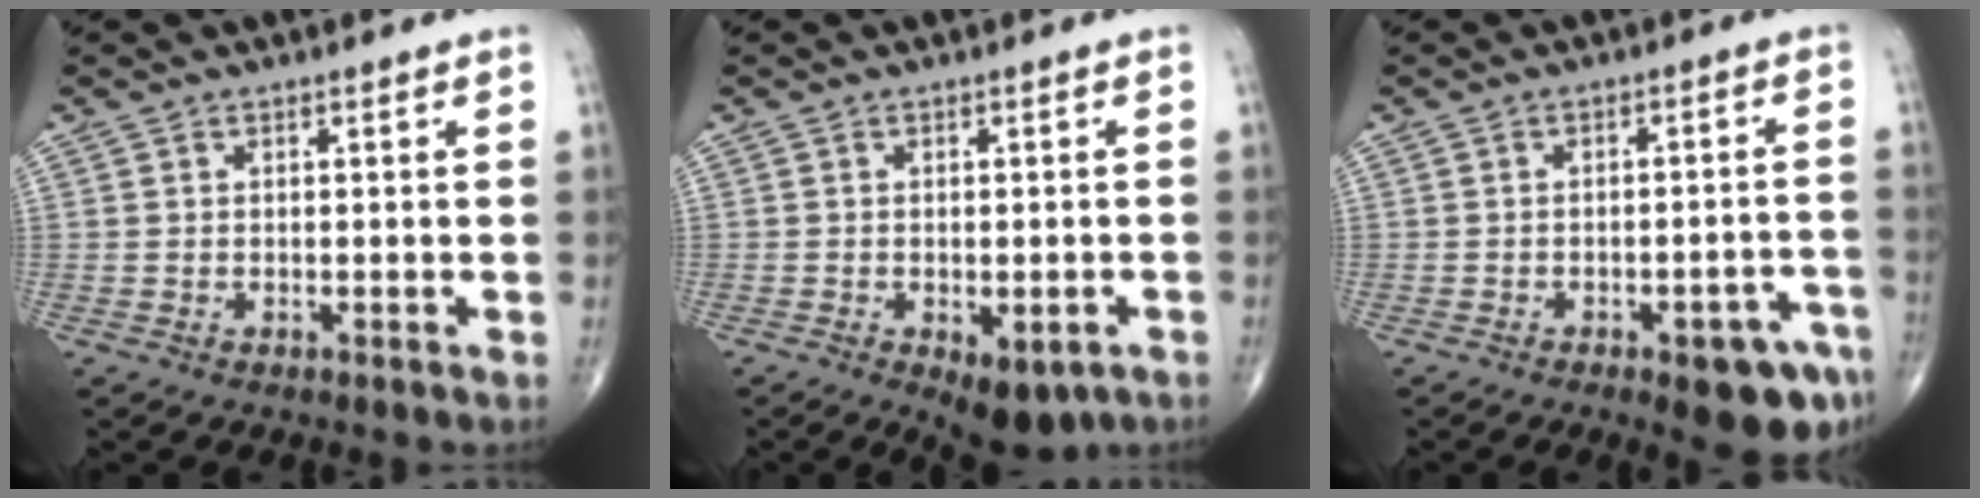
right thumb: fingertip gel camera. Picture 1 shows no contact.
{"total": 7.7, "force": [-3.6, 3.8, 5.7], "torque": [-0.069, 0.006, -0.041]}
{"total": 10.4, "force": [-5.8, 3.6, 7.8], "torque": [-0.081, 0.033, -0.068]}